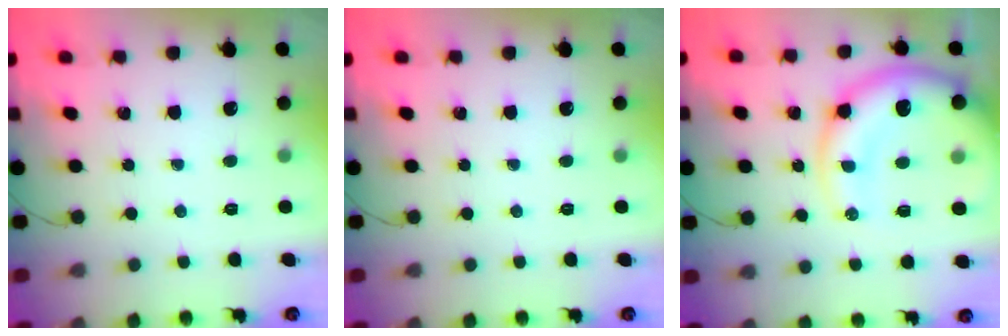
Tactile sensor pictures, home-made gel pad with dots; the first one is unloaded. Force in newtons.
{"total": 0.0}
{"total": 15.9, "press": 15.6, "slide": 3.3}